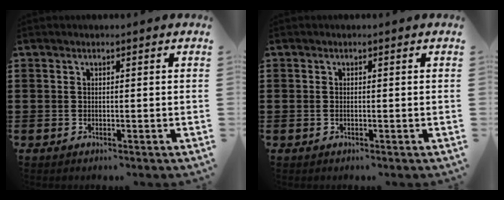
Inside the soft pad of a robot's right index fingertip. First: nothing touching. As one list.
[{"total": 0.0}]